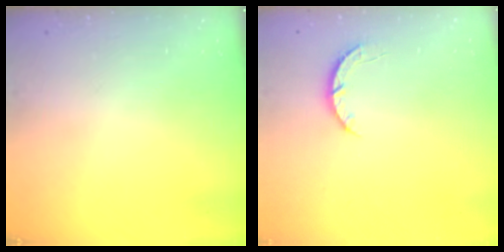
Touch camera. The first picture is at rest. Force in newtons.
{"total": 3.8, "press": 3.7, "slide": 0.7}